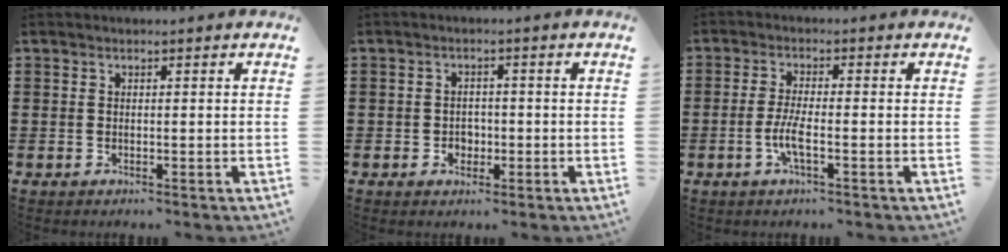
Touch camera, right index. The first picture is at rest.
{"total": 2.1, "force": [-0.7, 1.9, 0.7], "torque": [-0.017, 0.004, -0.016]}
{"total": 3.9, "force": [-1.5, 0.6, 3.6], "torque": [-0.081, -0.005, -0.034]}